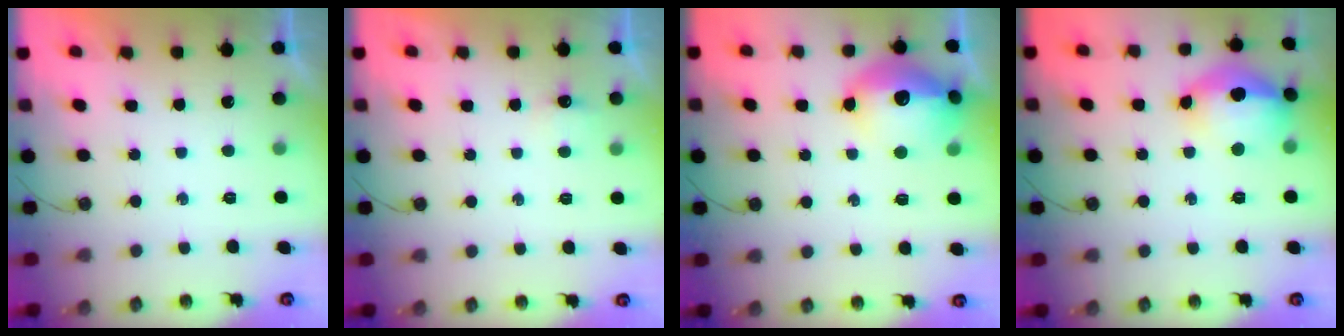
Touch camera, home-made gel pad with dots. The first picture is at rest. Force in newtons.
{"total": 3.0, "press": 3.0, "slide": 0.6}
{"total": 17.8, "press": 17.7, "slide": 1.5}
{"total": 15.7, "press": 15.5, "slide": 2.2}